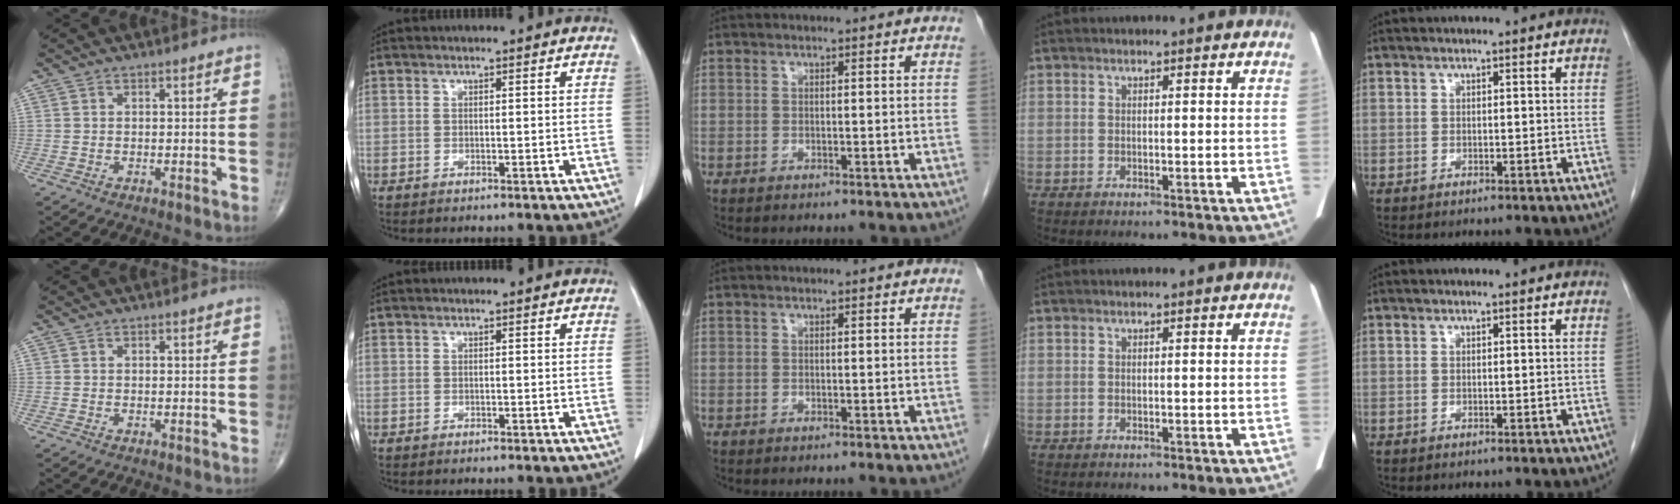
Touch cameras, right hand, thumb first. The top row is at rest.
{}